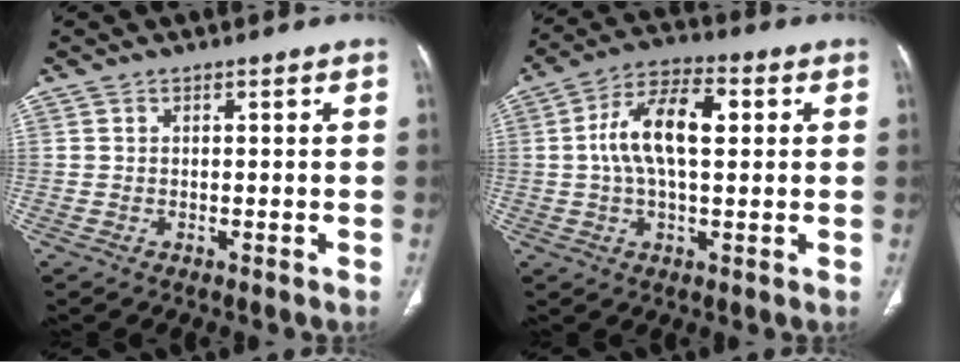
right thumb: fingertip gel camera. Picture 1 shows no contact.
{"total": 12.1, "force": [1.8, 5.8, 10.4], "torque": [-0.193, 0.024, 0.026]}